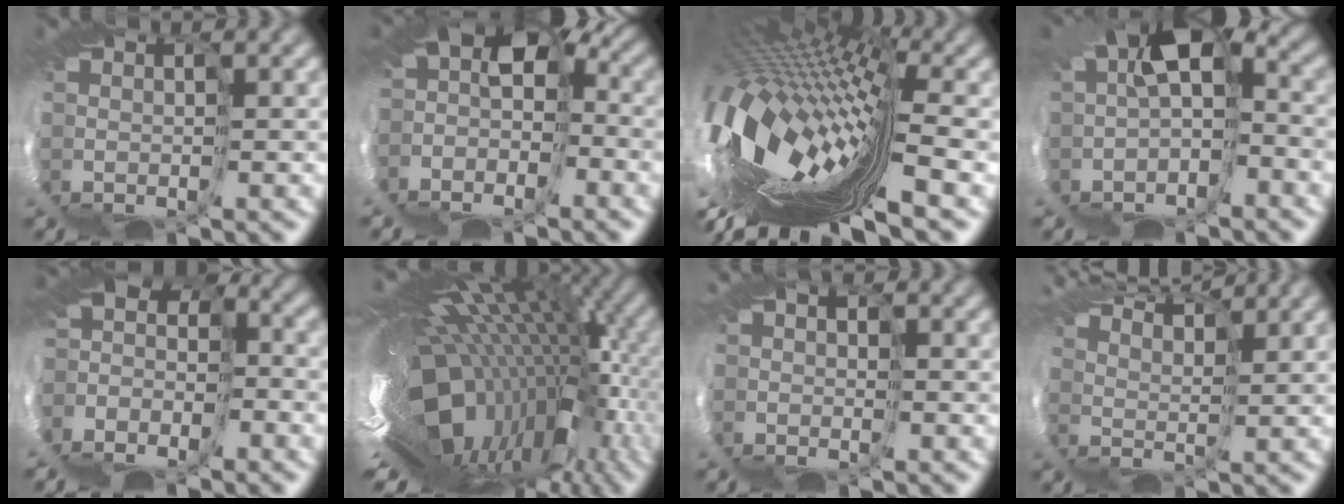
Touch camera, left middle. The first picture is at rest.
{"total": 5.0, "force": [-2.8, 3.3, 2.6], "torque": [-0.051, -0.029, -0.012]}
{"total": 11.7, "force": [-1.4, 3.0, 11.2], "torque": [-0.188, -0.022, -0.024]}
{"total": 5.7, "force": [-1.6, 2.2, 5.0], "torque": [-0.089, -0.017, -0.013]}
{"total": 4.7, "force": [-3.9, 2.2, 1.6], "torque": [-0.048, -0.026, -0.040]}
{"total": 15.1, "force": [0.3, 8.2, 12.7], "torque": [-0.191, -0.030, 0.021]}
{"total": 0.7, "force": [-0.6, 0.1, -0.1], "torque": [0.027, 0.002, -0.012]}
{"total": 7.1, "force": [6.9, -1.7, -0.5], "torque": [0.011, 0.024, 0.100]}